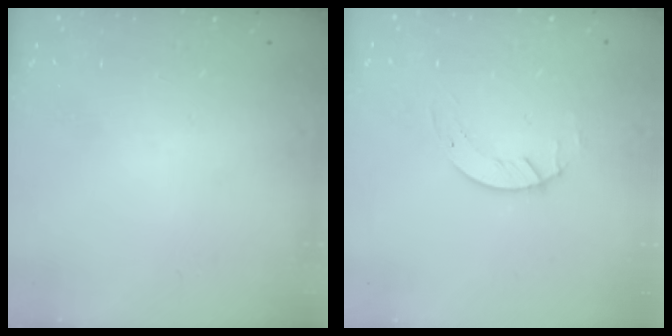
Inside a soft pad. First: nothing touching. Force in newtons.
{"total": 2.7, "press": 2.7, "slide": 0.3}